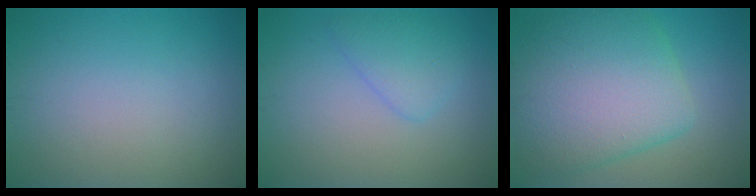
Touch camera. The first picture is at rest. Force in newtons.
{"total": 2.6, "press": 2.6, "slide": 0.0}
{"total": 9.8, "press": 9.8, "slide": 0.3}